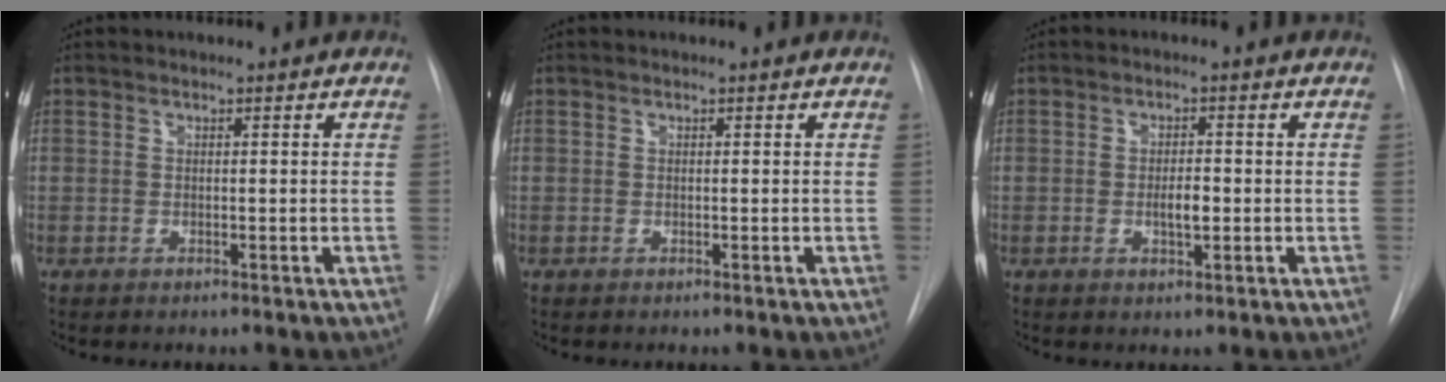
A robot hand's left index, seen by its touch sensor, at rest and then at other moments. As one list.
[{"total": 0.0}, {"total": 2.9, "force": [-1.3, 0.8, 2.5], "torque": [-0.043, -0.005, -0.018]}]